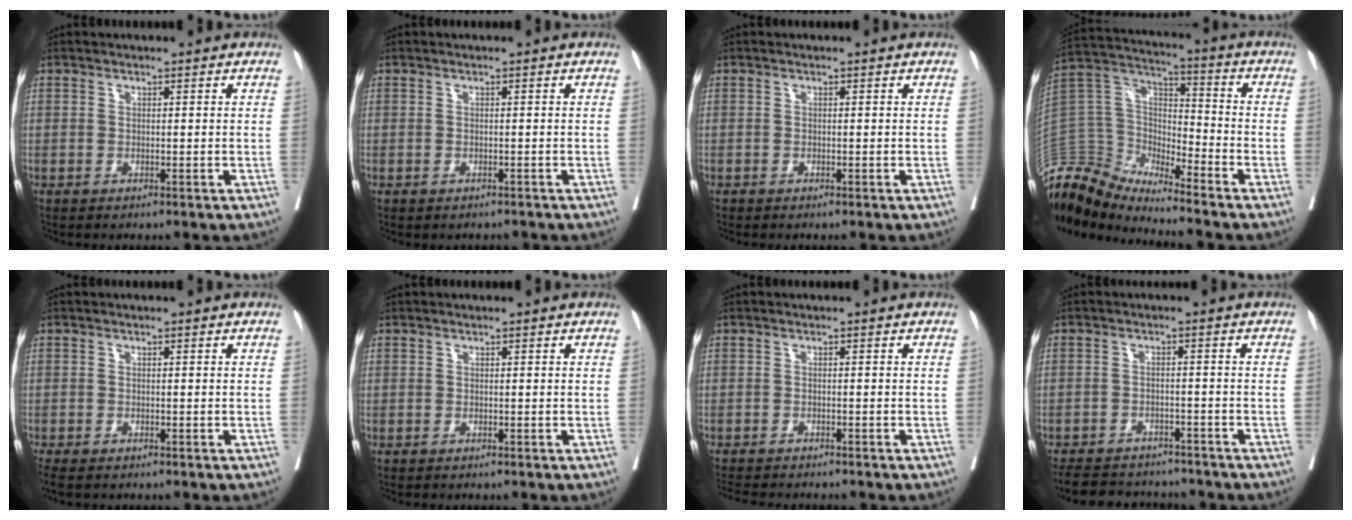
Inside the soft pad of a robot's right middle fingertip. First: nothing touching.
{"total": 1.1, "force": [-1.0, 0.5, 0.1], "torque": [-0.005, 0.000, -0.015]}
{"total": 0.0}
{"total": 10.6, "force": [-10.5, 1.0, -0.1], "torque": [-0.001, 0.063, -0.212]}
{"total": 3.0, "force": [-2.5, 0.9, 1.5], "torque": [-0.023, -0.010, -0.037]}
{"total": 0.0}
{"total": 6.7, "force": [-6.1, 1.3, 2.6], "torque": [-0.035, -0.007, -0.090]}
{"total": 11.2, "force": [-10.2, 3.6, 3.0], "torque": [-0.053, 0.005, -0.137]}